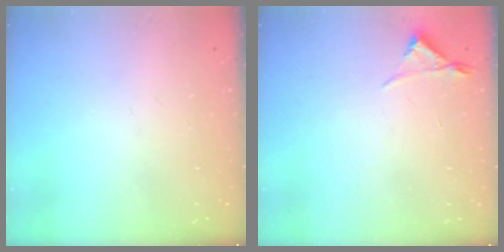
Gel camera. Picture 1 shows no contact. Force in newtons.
{"total": 3.0, "press": 2.9, "slide": 0.5}